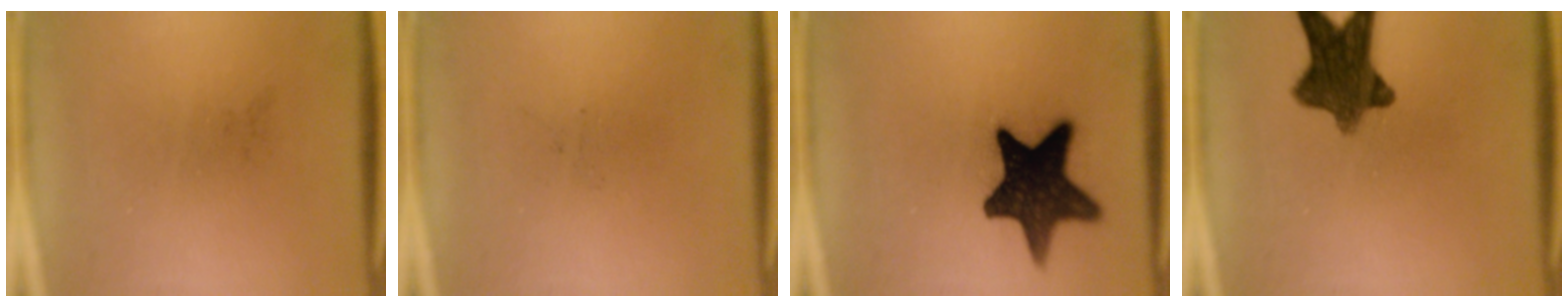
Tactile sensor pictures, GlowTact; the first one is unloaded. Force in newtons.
{"total": 0.0}
{"total": 15.9}
{"total": 10.3}